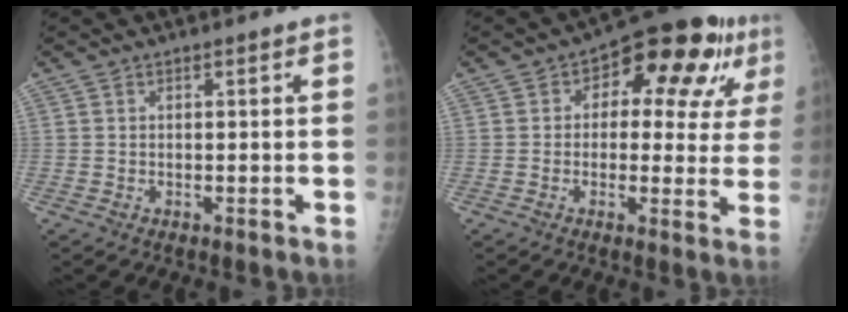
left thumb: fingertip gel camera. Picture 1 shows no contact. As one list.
[{"total": 15.5, "force": [5.5, 8.1, 12.0], "torque": [-0.106, 0.017, 0.063]}]